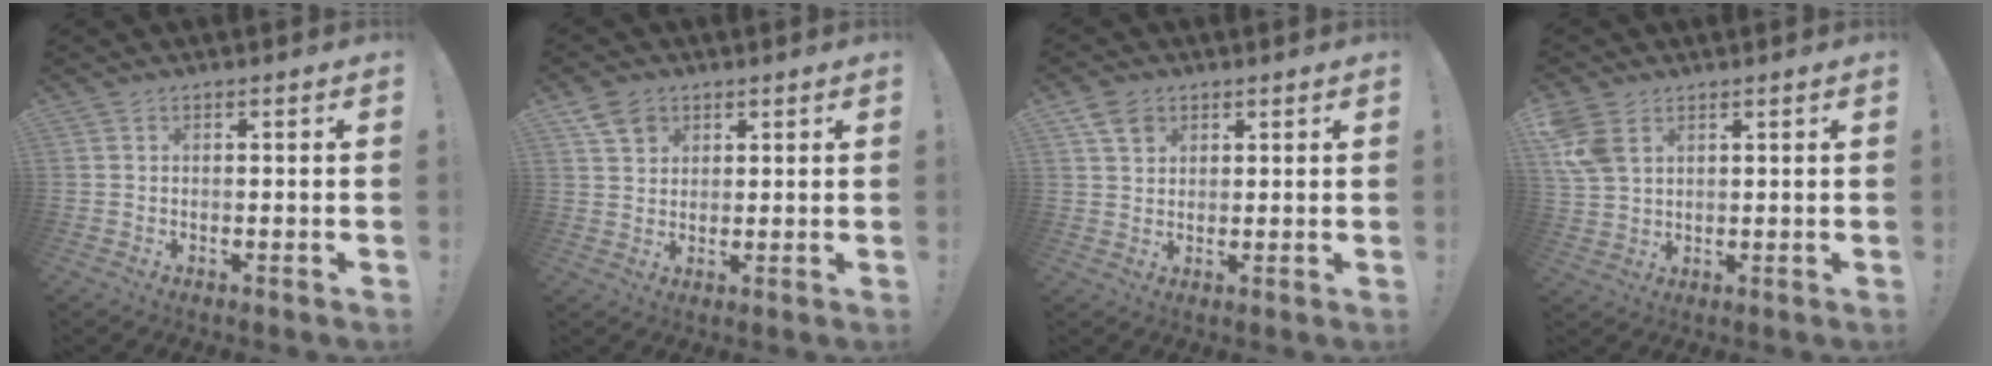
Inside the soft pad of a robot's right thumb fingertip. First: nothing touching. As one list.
[{"total": 6.0, "force": [3.7, 4.3, 2.0], "torque": [-0.029, -0.014, 0.069]}, {"total": 5.2, "force": [3.0, 3.8, 1.9], "torque": [-0.030, -0.006, 0.058]}, {"total": 7.7, "force": [3.5, 5.2, 4.6], "torque": [-0.095, -0.005, 0.070]}]